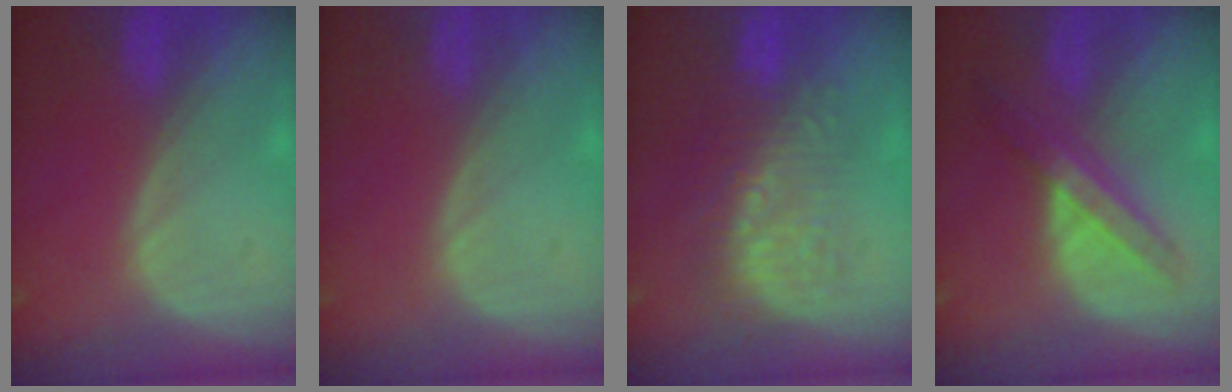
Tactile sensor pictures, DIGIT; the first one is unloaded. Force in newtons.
{"total": 0.0}
{"total": 8.7, "press": 8.4, "slide": 2.5}
{"total": 7.2, "press": 6.2, "slide": 3.7}